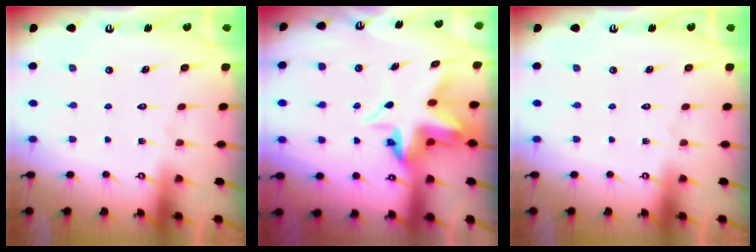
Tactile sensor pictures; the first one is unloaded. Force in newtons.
{"total": 6.7, "press": 6.5, "slide": 1.7}
{"total": 0.0}